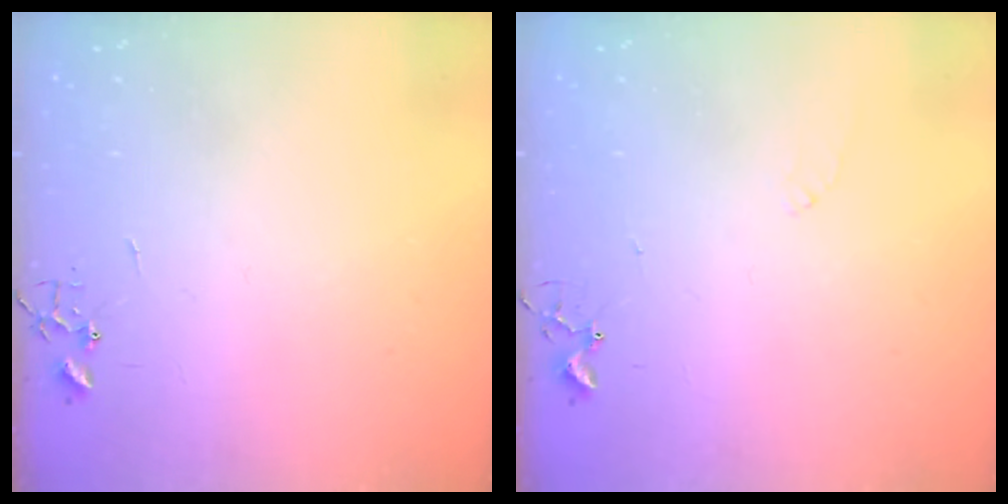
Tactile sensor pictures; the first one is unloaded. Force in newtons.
{"total": 5.5, "press": 5.5, "slide": 0.8}